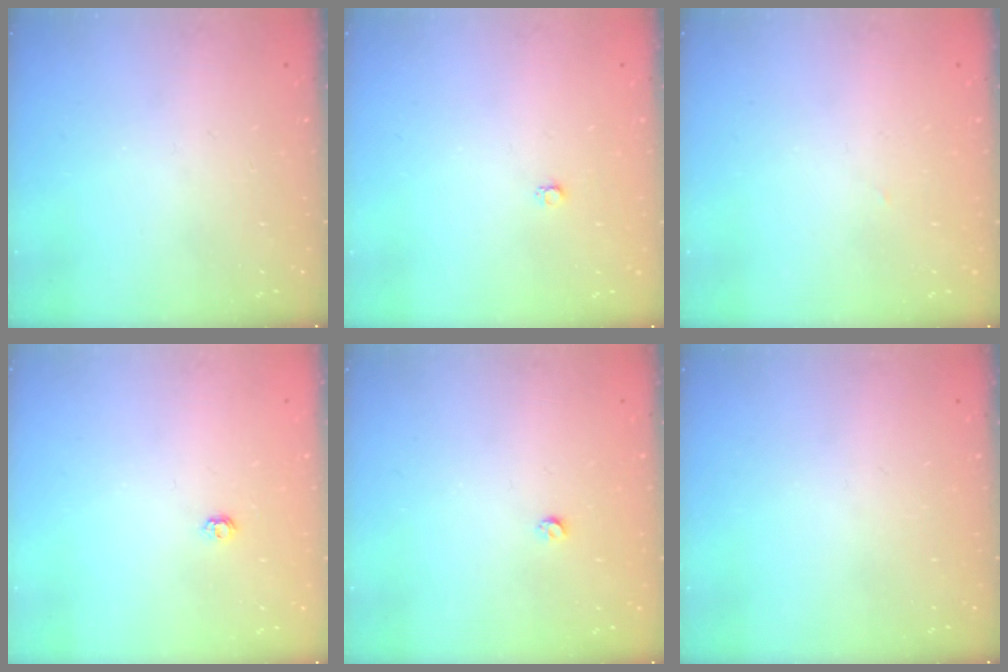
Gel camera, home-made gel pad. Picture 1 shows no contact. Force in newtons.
{"total": 2.2, "press": 2.2, "slide": 0.3}
{"total": 1.3, "press": 1.3, "slide": 0.0}
{"total": 3.9, "press": 3.8, "slide": 0.6}
{"total": 3.0, "press": 3.0, "slide": 0.5}
{"total": 0.0}